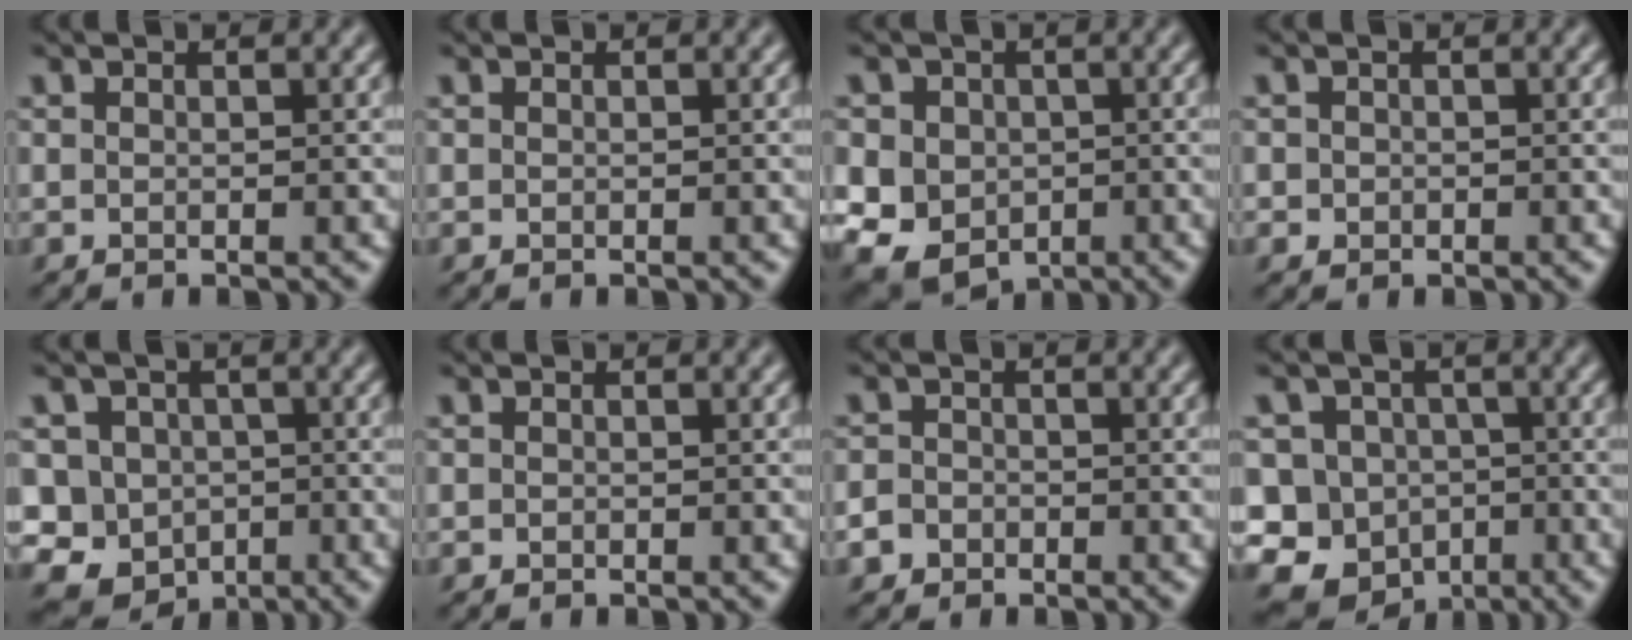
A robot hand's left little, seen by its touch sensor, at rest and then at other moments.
{"total": 0.0}
{"total": 7.1, "force": [-0.8, 6.2, 3.2], "torque": [-0.063, 0.011, -0.041]}
{"total": 0.8, "force": [-0.2, 0.8, 0.1], "torque": [0.003, -0.002, -0.004]}
{"total": 9.9, "force": [-2.1, 9.0, 3.4], "torque": [-0.072, 0.010, -0.064]}
{"total": 0.0}
{"total": 2.9, "force": [-1.6, 2.4, 0.5], "torque": [0.004, 0.002, -0.041]}
{"total": 13.5, "force": [-5.2, 11.8, 4.2], "torque": [-0.097, -0.009, -0.106]}